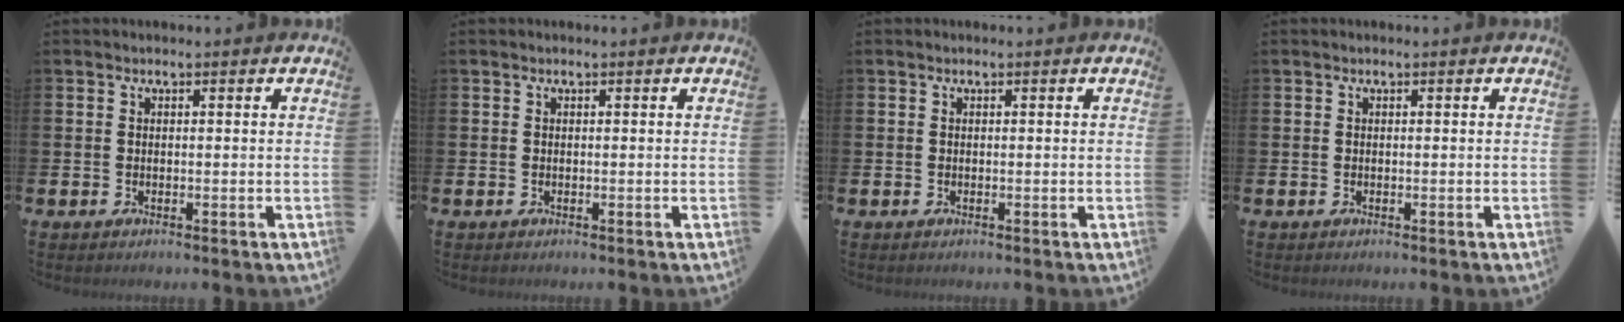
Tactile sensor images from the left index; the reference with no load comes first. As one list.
[{"total": 0.0}, {"total": 0.0}, {"total": 0.0}]